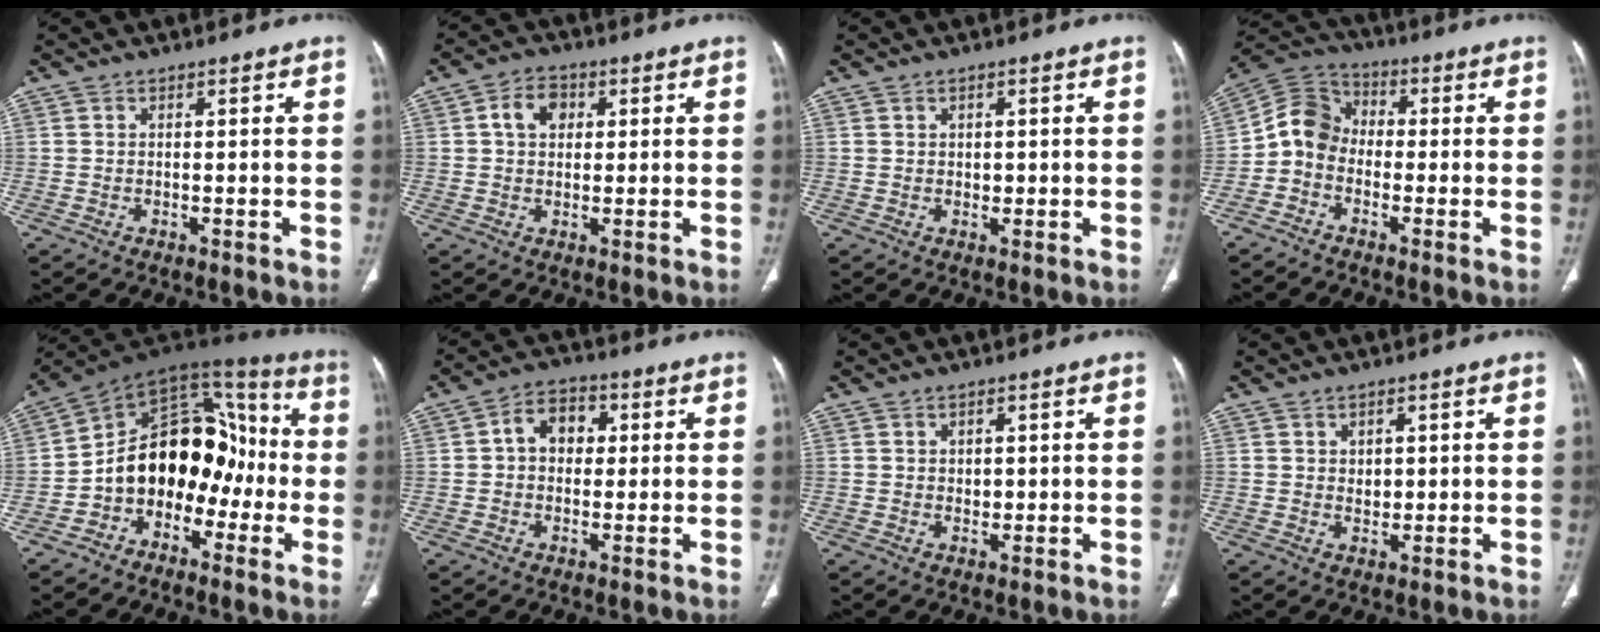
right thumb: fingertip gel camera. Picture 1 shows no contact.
{"total": 5.5, "force": [1.5, 4.1, 3.4], "torque": [-0.043, 0.007, 0.022]}
{"total": 1.1, "force": [0.2, 1.0, 0.5], "torque": [0.000, -0.001, 0.005]}
{"total": 7.7, "force": [-1.7, 6.3, 4.1], "torque": [-0.064, 0.036, -0.051]}
{"total": 18.6, "force": [-4.0, 13.1, 12.6], "torque": [-0.138, 0.089, -0.070]}
{"total": 6.7, "force": [1.0, 5.2, 4.2], "torque": [-0.040, 0.012, 0.009]}
{"total": 1.5, "force": [0.3, 1.3, 0.8], "torque": [-0.003, -0.002, 0.008]}
{"total": 2.3, "force": [0.6, 1.9, 1.3], "torque": [-0.007, -0.006, 0.013]}